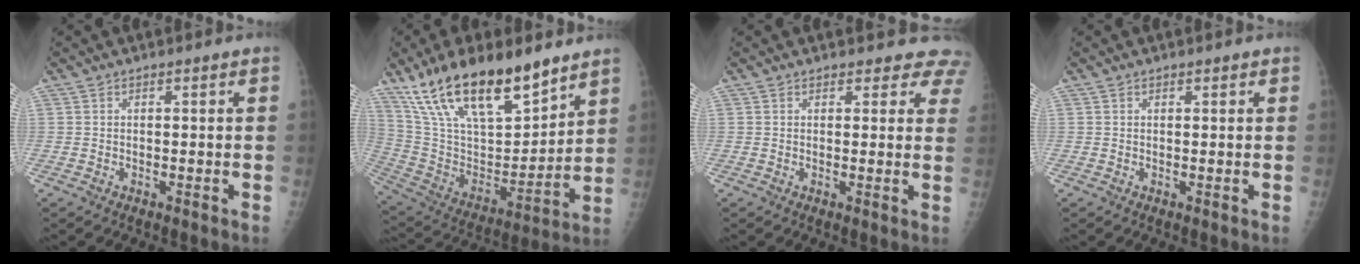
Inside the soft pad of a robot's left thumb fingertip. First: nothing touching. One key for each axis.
{"total": 25.5, "fx": 17.4, "fy": 9.6, "fz": 16.1, "tx": -0.254, "ty": -0.053, "tz": 0.318}
{"total": 6.4, "fx": 5.7, "fy": 2.9, "fz": 0.1, "tx": 0.055, "ty": -0.022, "tz": 0.032}
{"total": 0.7, "fx": 0.5, "fy": 0.4, "fz": 0.2, "tx": 0.003, "ty": -0.003, "tz": 0.004}